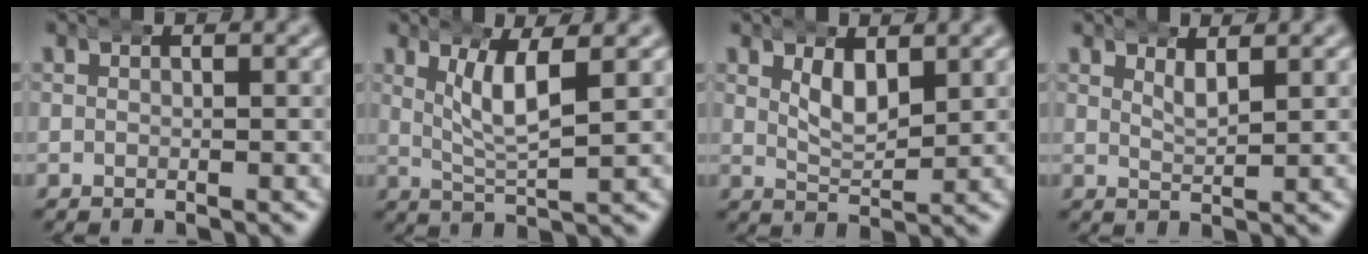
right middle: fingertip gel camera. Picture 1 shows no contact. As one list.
[{"total": 4.2, "force": [1.8, 0.8, 3.7], "torque": [-0.067, -0.006, 0.038]}, {"total": 3.1, "force": [1.6, 1.4, 2.2], "torque": [-0.043, -0.015, 0.034]}, {"total": 2.0, "force": [1.6, 0.2, 1.2], "torque": [-0.025, -0.008, 0.034]}]